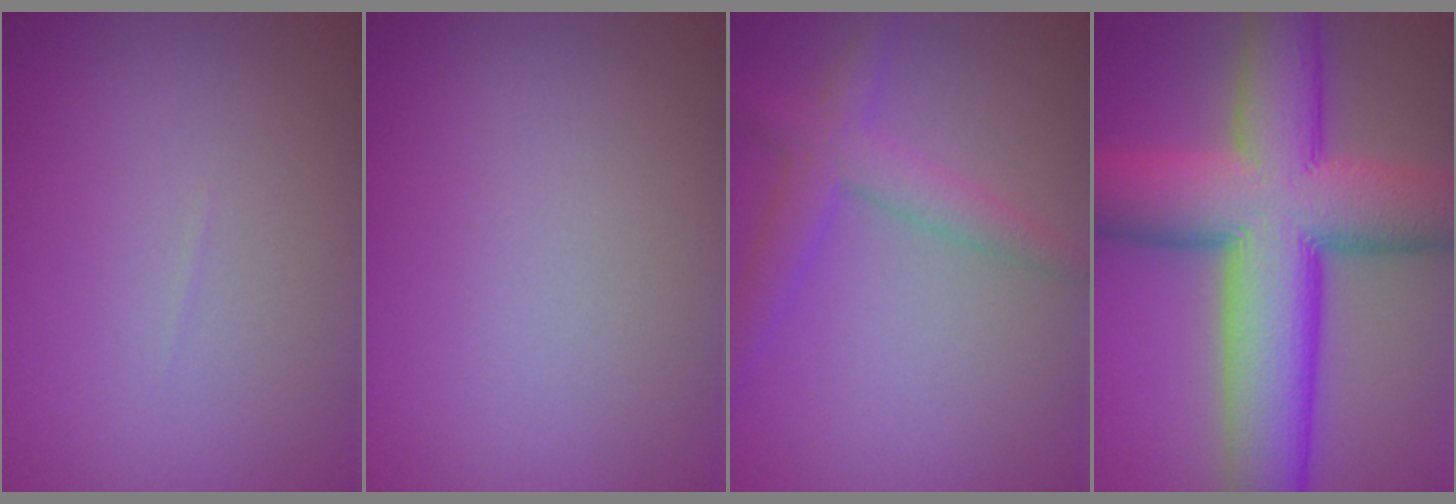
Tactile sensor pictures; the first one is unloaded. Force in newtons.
{"total": 0.0}
{"total": 3.2, "press": 3.2, "slide": 0.1}
{"total": 14.5, "press": 14.5, "slide": 0.4}